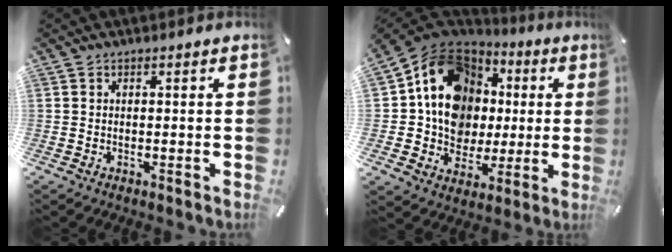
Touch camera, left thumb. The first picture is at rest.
{"total": 15.7, "force": [3.8, 13.8, 6.6], "torque": [-0.110, -0.029, 0.086]}